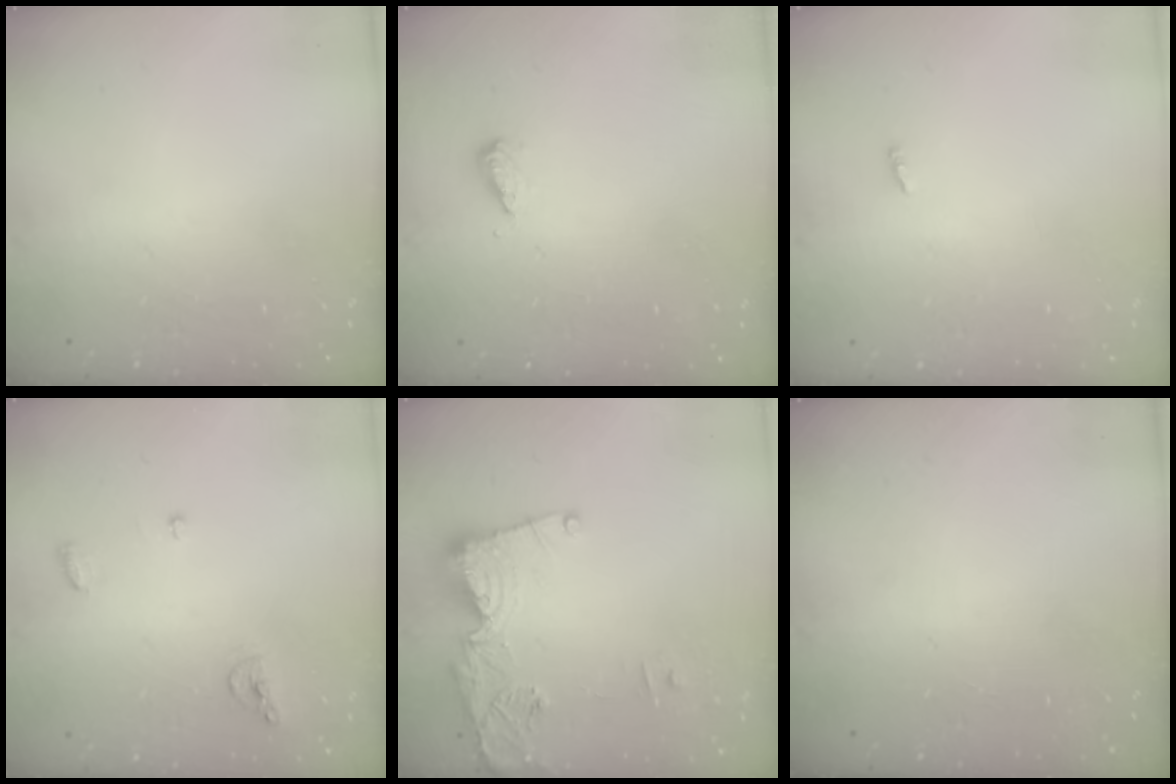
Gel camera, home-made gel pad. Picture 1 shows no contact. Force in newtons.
{"total": 5.2, "press": 5.2, "slide": 0.5}
{"total": 1.9, "press": 1.9, "slide": 0.2}
{"total": 6.0, "press": 6.0, "slide": 0.2}
{"total": 13.6, "press": 13.5, "slide": 1.8}
{"total": 0.0}